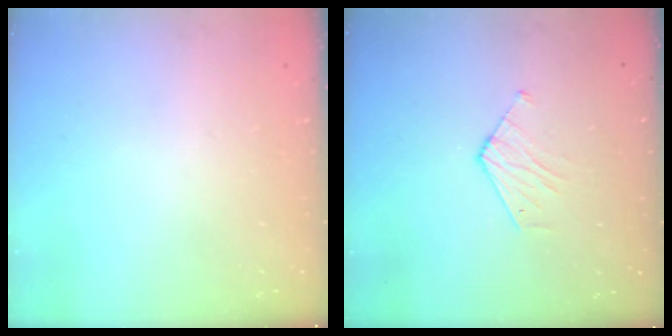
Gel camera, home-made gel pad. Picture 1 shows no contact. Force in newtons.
{"total": 3.5, "press": 3.4, "slide": 0.3}